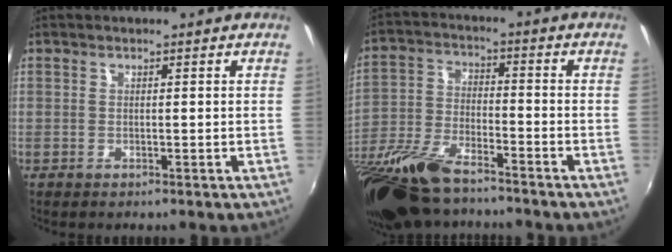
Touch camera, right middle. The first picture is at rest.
{"total": 20.1, "force": [-15.4, 6.4, 11.2], "torque": [-0.249, -0.048, -0.284]}